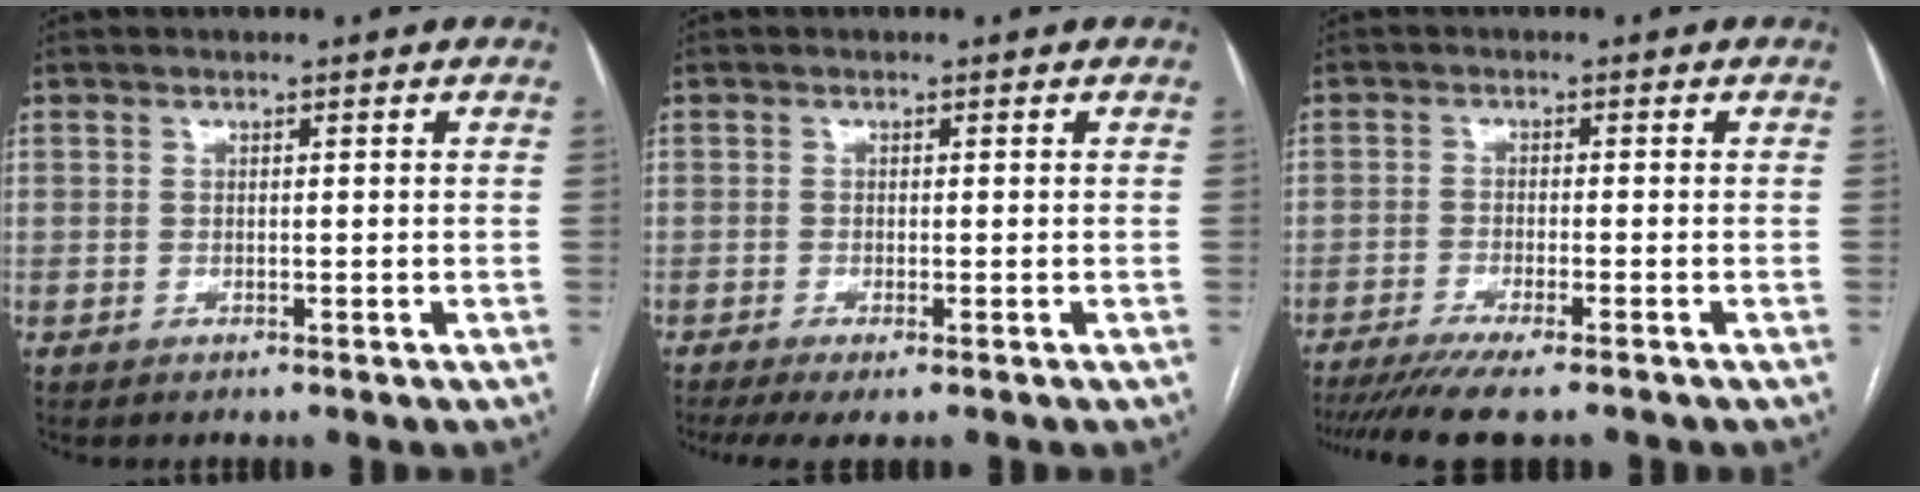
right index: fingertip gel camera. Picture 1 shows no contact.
{"total": 3.9, "force": [-2.7, 0.5, 2.7], "torque": [-0.042, -0.010, -0.044]}
{"total": 10.1, "force": [-8.2, 0.4, 5.9], "torque": [-0.082, -0.018, -0.126]}